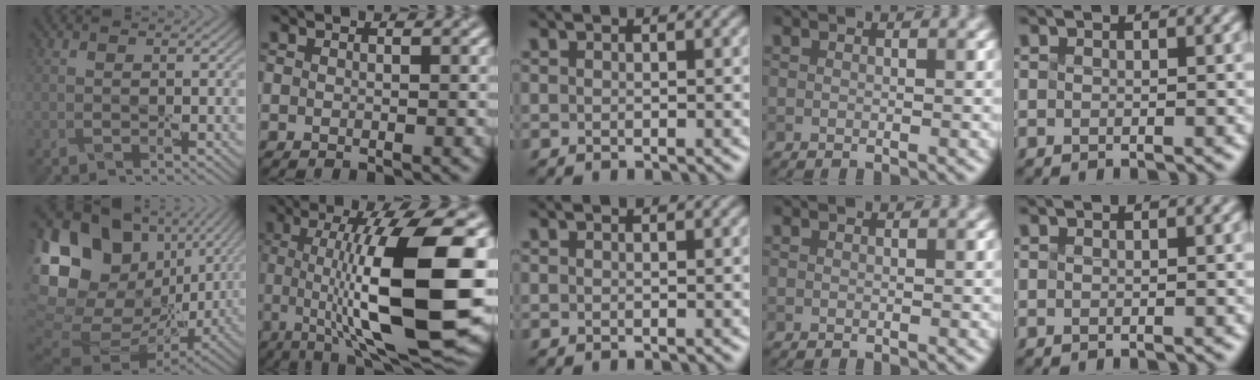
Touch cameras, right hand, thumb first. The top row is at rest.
{"thumb": {"total": 21.5, "force": [5.8, 16.7, 12.2], "torque": [-0.304, 0.033, 0.135]}, "index": {"total": 16.6, "force": [-0.1, 4.6, 16.0], "torque": [-0.229, 0.012, -0.004]}}